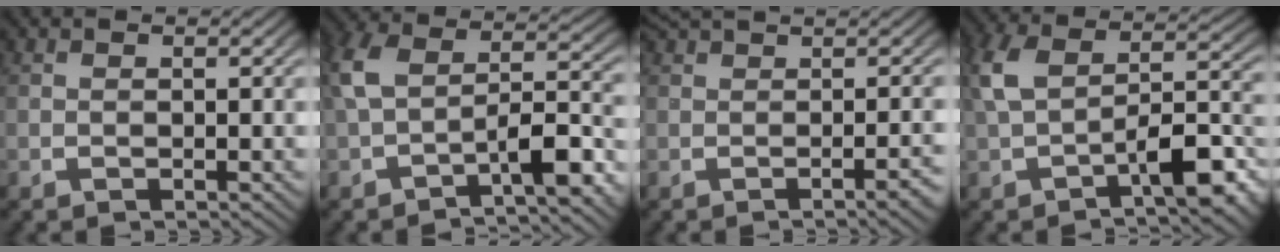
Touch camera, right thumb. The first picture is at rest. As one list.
[{"total": 6.9, "force": [-1.8, 3.7, 5.5], "torque": [-0.113, -0.010, -0.013]}, {"total": 2.9, "force": [0.3, 0.3, 2.9], "torque": [-0.040, 0.012, 0.007]}, {"total": 7.6, "force": [-1.4, 4.0, 6.3], "torque": [-0.118, -0.006, -0.004]}]